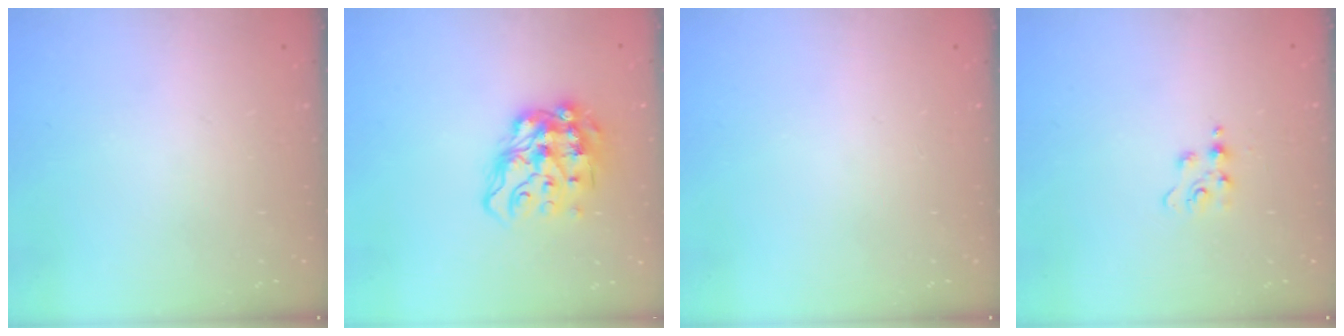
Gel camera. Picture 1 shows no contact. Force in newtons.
{"total": 13.7, "press": 13.7, "slide": 1.2}
{"total": 0.0}
{"total": 3.8, "press": 3.8, "slide": 0.4}